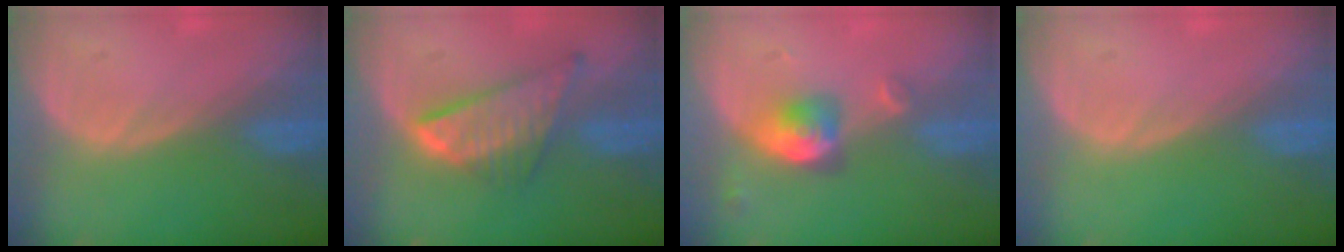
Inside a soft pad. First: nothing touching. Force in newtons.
{"total": 8.7, "press": 7.5, "slide": 4.4}
{"total": 5.1, "press": 4.7, "slide": 2.1}
{"total": 0.0}